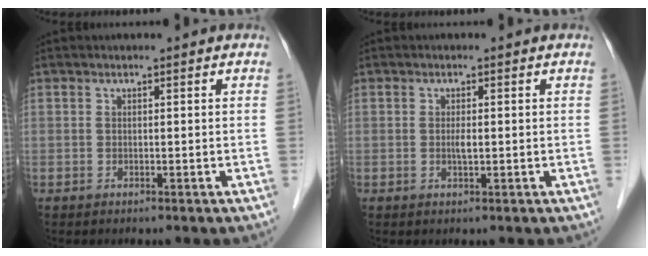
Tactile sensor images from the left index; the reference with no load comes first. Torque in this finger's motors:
{"motor_torque": [0.07, 0.04, 0.01, 0.01]}